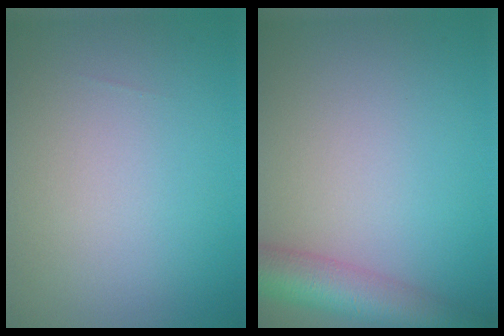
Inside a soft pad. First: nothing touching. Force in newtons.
{"total": 5.7, "press": 5.7, "slide": 0.2}